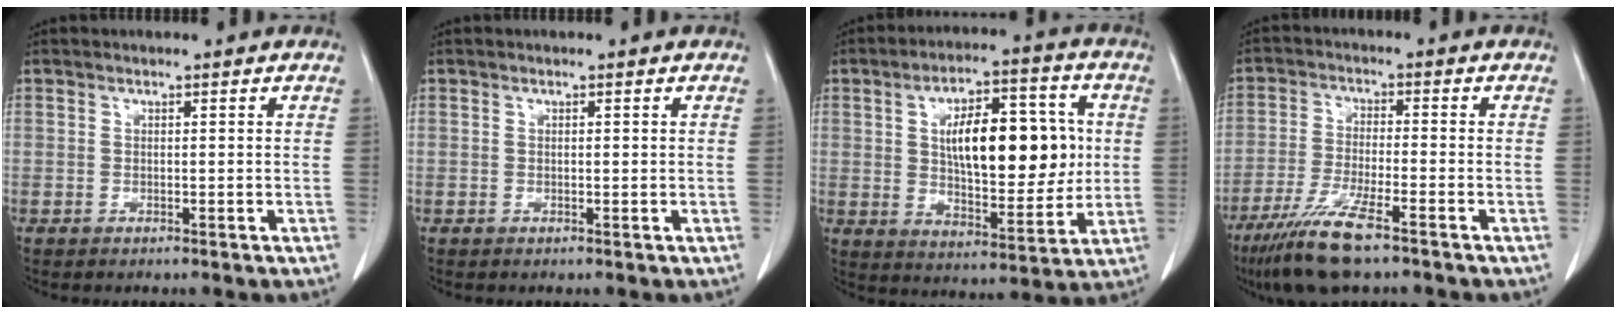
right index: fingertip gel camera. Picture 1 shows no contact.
{"total": 0.0}
{"total": 16.2, "force": [2.4, 6.7, 14.5], "torque": [-0.228, 0.021, 0.045]}
{"total": 9.8, "force": [-6.7, 0.9, 7.1], "torque": [-0.141, -0.028, -0.121]}